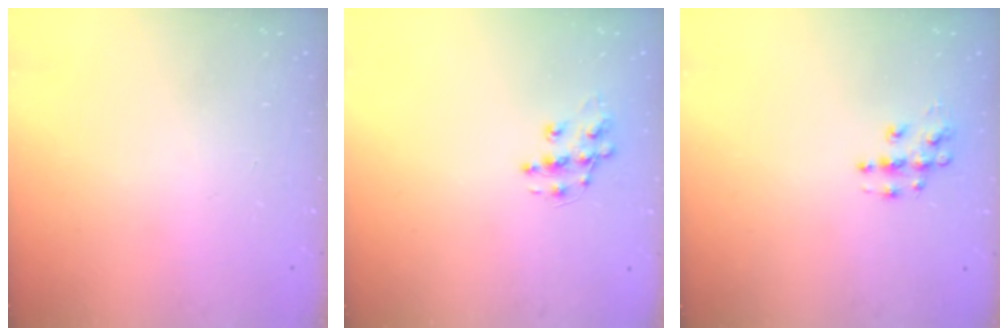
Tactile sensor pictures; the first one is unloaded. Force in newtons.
{"total": 9.8, "press": 9.8, "slide": 0.6}
{"total": 5.9, "press": 5.9, "slide": 0.4}